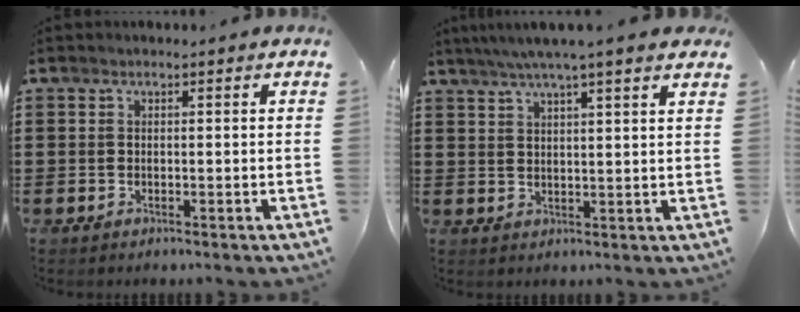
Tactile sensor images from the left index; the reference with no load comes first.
{"total": 4.7, "force": [3.7, -0.3, 2.9], "torque": [-0.066, -0.006, 0.064]}